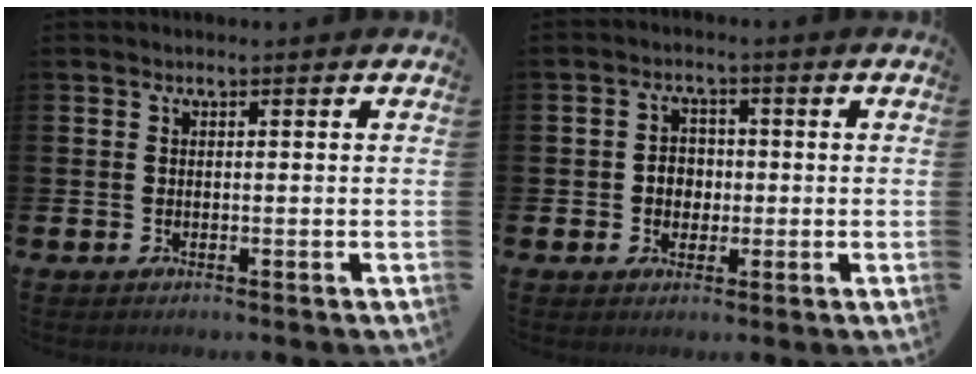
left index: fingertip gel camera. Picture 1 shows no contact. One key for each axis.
{"total": 3.0, "fx": -0.2, "fy": 2.7, "fz": 1.3, "tx": -0.021, "ty": 0.005, "tz": -0.010}